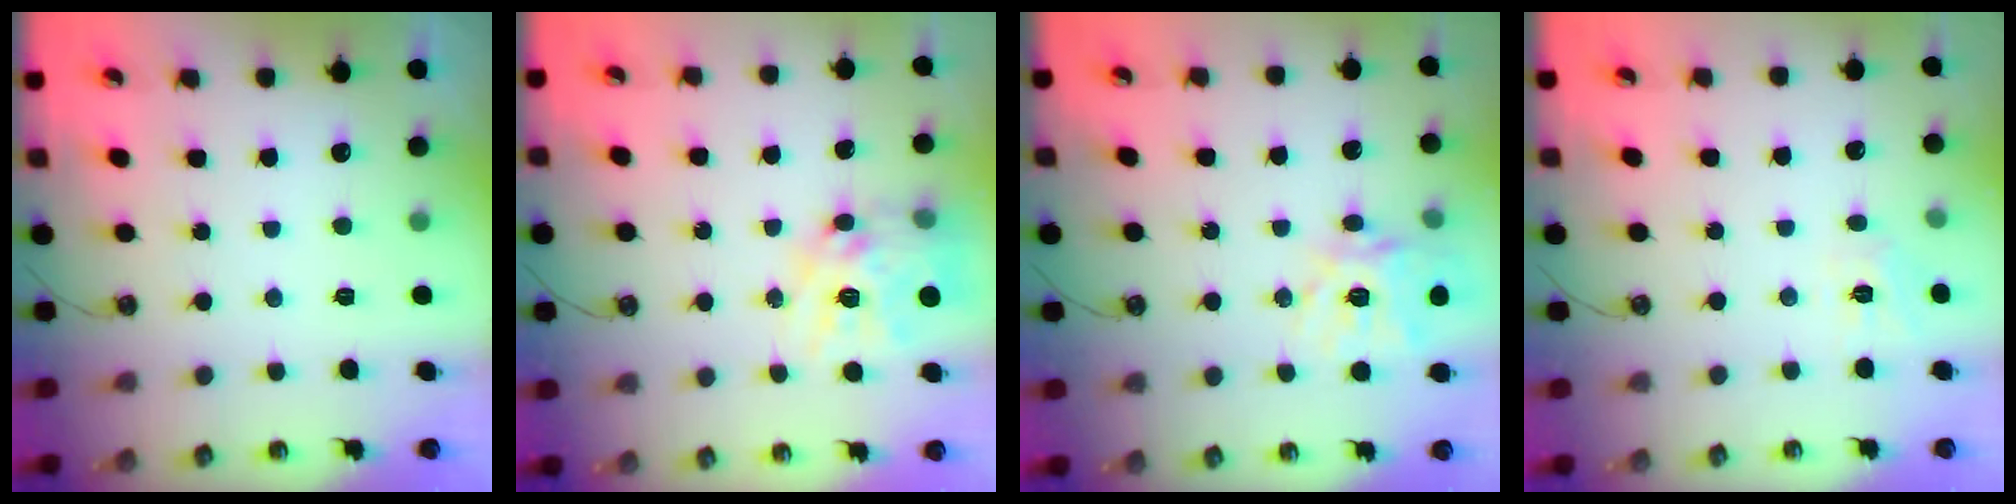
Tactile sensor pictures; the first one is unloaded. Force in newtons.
{"total": 15.6, "press": 15.6, "slide": 1.4}
{"total": 17.4, "press": 17.3, "slide": 1.9}
{"total": 5.8, "press": 5.8, "slide": 0.5}